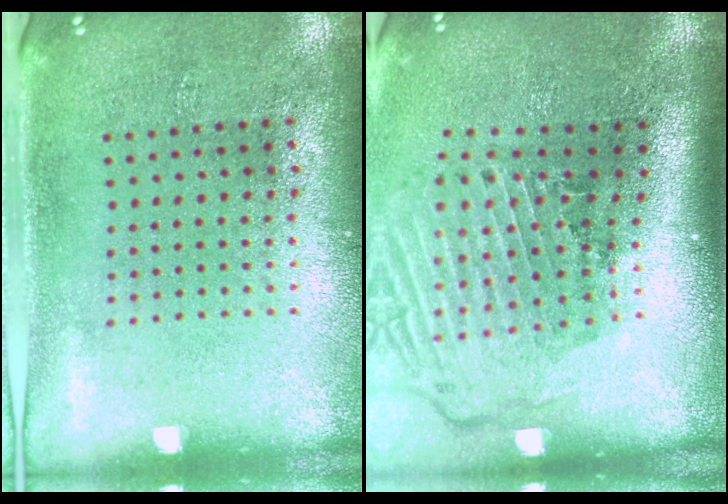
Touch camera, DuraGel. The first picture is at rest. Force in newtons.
{"total": 3.0, "press": 2.0, "slide": 2.2}